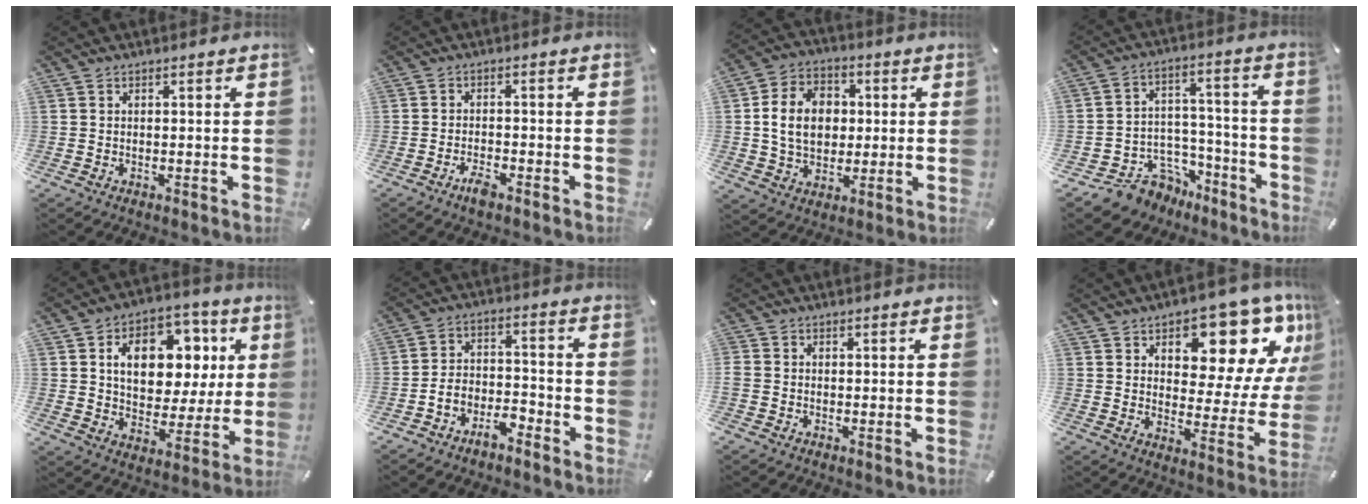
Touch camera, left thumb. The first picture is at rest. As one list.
[{"total": 3.4, "force": [-2.6, 1.1, 2.0], "torque": [-0.052, 0.003, -0.053]}, {"total": 12.1, "force": [0.7, 9.8, 7.1], "torque": [-0.141, 0.019, 0.014]}, {"total": 10.6, "force": [-6.5, 8.0, 2.5], "torque": [-0.047, 0.036, -0.106]}, {"total": 15.7, "force": [4.9, 11.4, 9.7], "torque": [-0.145, -0.012, 0.090]}, {"total": 6.7, "force": [-5.5, 3.3, 2.1], "torque": [-0.037, 0.028, -0.106]}, {"total": 1.3, "force": [-0.6, 1.1, 0.4], "torque": [-0.005, 0.004, -0.012]}, {"total": 15.7, "force": [10.3, 8.1, 8.7], "torque": [-0.102, -0.082, 0.169]}]